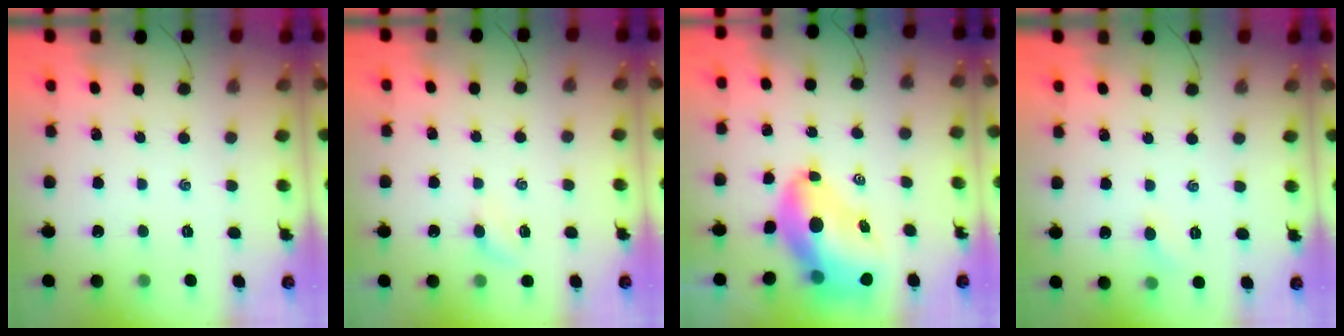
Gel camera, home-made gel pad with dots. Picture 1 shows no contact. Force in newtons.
{"total": 2.3, "press": 2.2, "slide": 0.8}
{"total": 12.5, "press": 11.9, "slide": 3.7}
{"total": 3.7, "press": 3.5, "slide": 1.2}